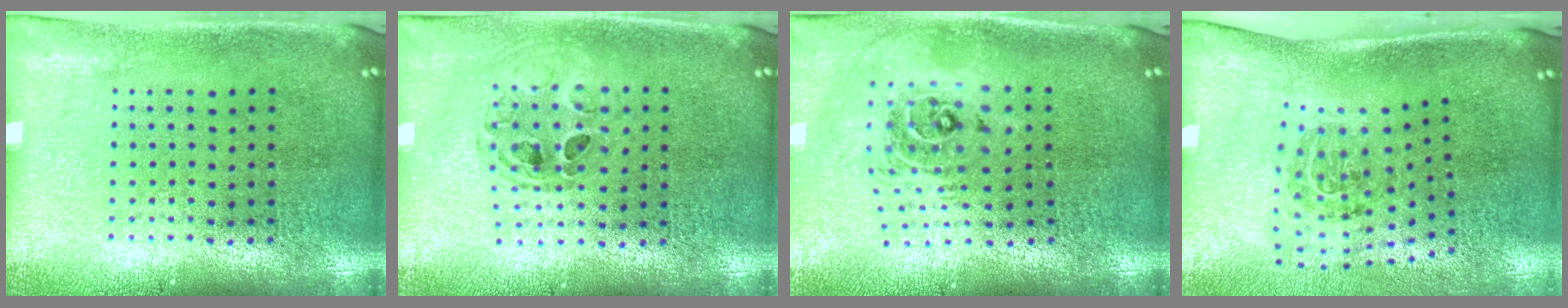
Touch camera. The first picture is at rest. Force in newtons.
{"total": 0.9, "press": 0.8, "slide": 0.1}
{"total": 2.2, "press": 1.7, "slide": 1.5}
{"total": 1.8, "press": 1.2, "slide": 1.3}